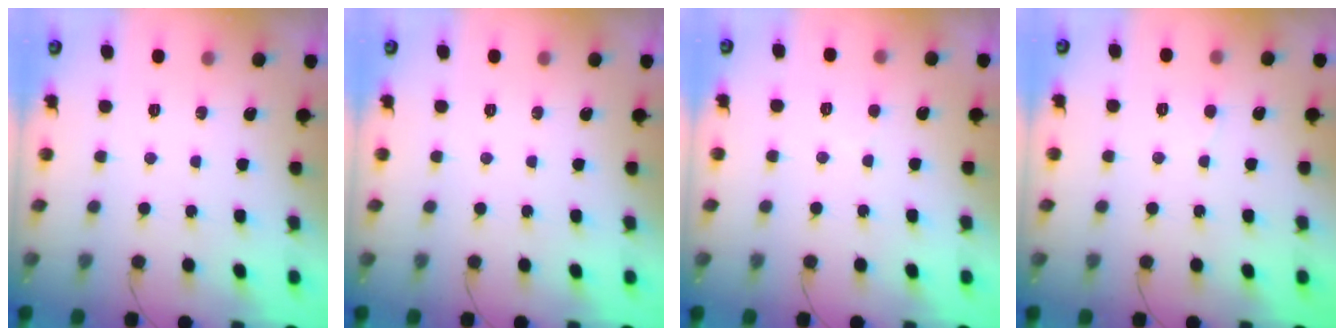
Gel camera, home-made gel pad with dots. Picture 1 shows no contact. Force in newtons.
{"total": 0.0}
{"total": 3.0, "press": 3.0, "slide": 0.3}
{"total": 5.4, "press": 5.4, "slide": 0.5}